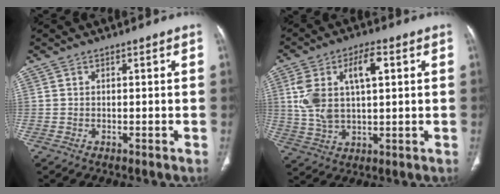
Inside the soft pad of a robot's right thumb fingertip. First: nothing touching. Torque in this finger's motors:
{"motor_torque": [1.31, 1.90, 1.49, 0.48, 0.16]}